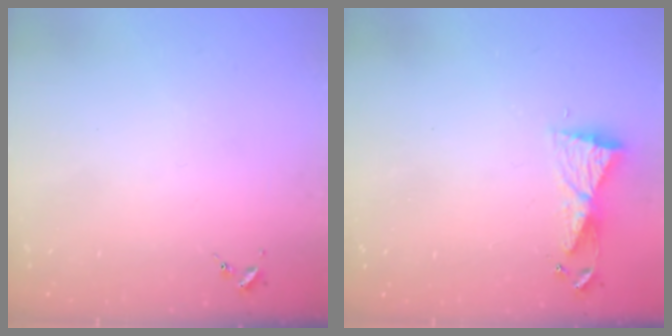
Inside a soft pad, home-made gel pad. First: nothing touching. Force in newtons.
{"total": 5.9, "press": 5.9, "slide": 0.6}